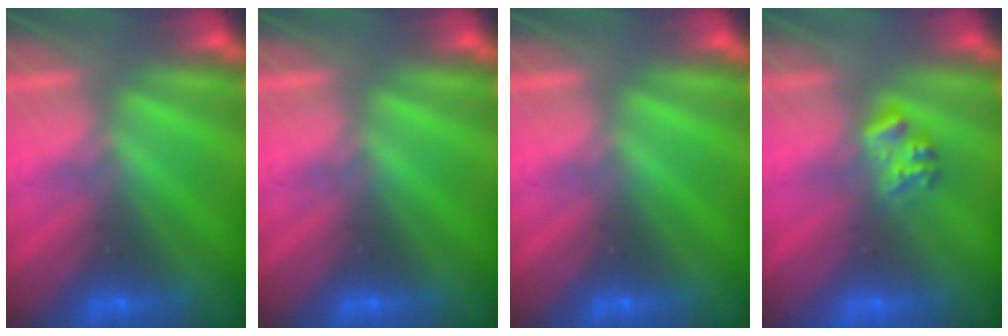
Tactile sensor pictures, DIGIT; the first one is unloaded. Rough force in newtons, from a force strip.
{"total": 0.0}
{"total": 0.0}
{"total": 2.3}